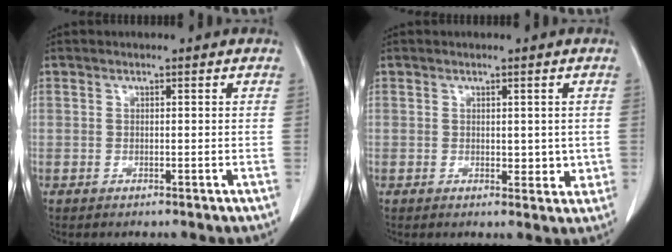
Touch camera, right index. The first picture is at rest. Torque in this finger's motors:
{"motor_torque": [0.04, 0.10, 0.04, 0.01]}